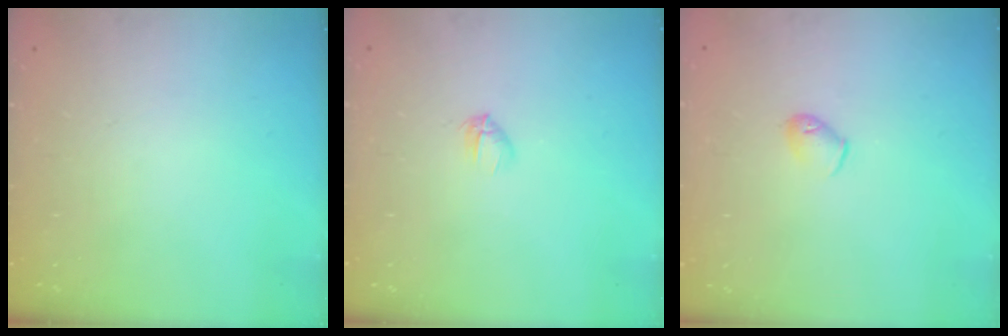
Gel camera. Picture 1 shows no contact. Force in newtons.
{"total": 3.2, "press": 3.1, "slide": 0.9}
{"total": 4.1, "press": 4.0, "slide": 0.8}